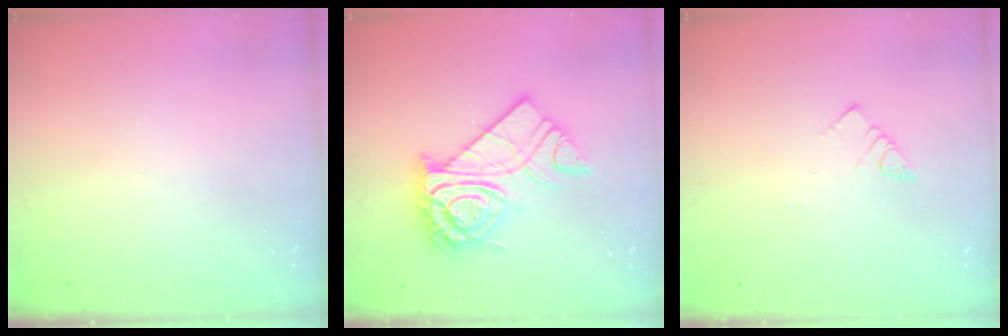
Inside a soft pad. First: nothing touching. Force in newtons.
{"total": 18.2, "press": 18.1, "slide": 1.6}
{"total": 3.0, "press": 3.0, "slide": 0.2}